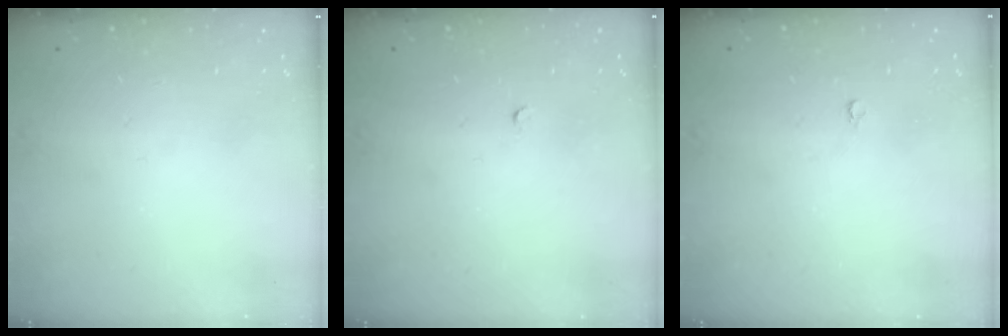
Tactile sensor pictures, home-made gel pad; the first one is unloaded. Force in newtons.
{"total": 2.0, "press": 2.0, "slide": 0.3}
{"total": 2.0, "press": 2.0, "slide": 0.4}